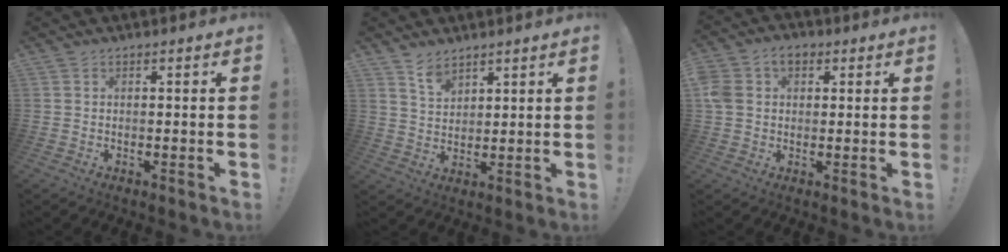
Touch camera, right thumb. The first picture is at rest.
{"total": 5.5, "force": [4.4, 2.7, 1.7], "torque": [-0.028, -0.031, 0.081]}
{"total": 7.9, "force": [2.2, 6.0, 4.6], "torque": [-0.090, 0.003, 0.043]}